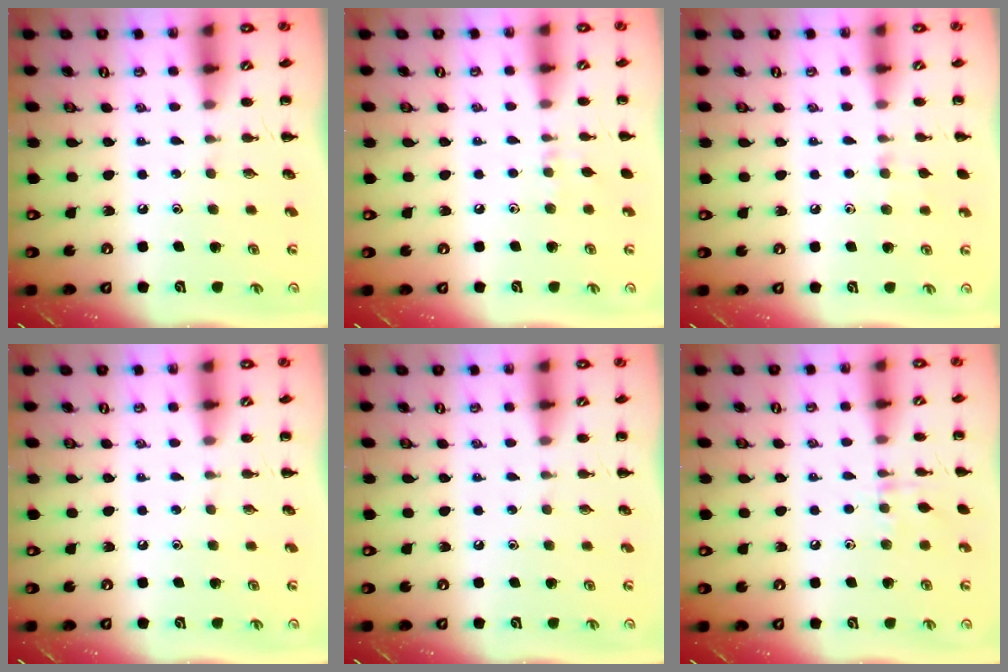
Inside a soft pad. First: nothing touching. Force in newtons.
{"total": 3.8, "press": 3.5, "slide": 1.4}
{"total": 5.2, "press": 4.9, "slide": 1.9}
{"total": 0.0}
{"total": 0.0}
{"total": 5.9, "press": 5.8, "slide": 1.2}